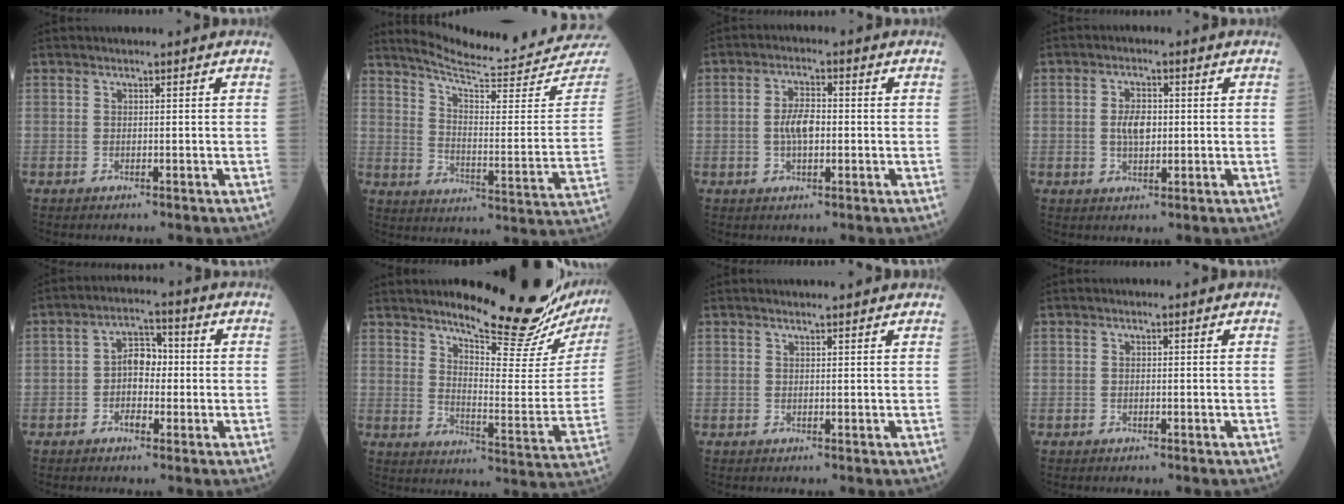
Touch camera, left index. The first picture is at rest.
{"total": 21.5, "force": [20.9, -0.4, 5.2], "torque": [-0.088, -0.112, 0.271]}
{"total": 4.4, "force": [-0.5, 1.8, 4.0], "torque": [-0.083, 0.005, -0.010]}
{"total": 3.8, "force": [0.0, 2.0, 3.3], "torque": [-0.066, 0.005, 0.002]}
{"total": 5.1, "force": [-0.6, 3.2, 3.9], "torque": [-0.069, 0.021, -0.013]}
{"total": 20.7, "force": [18.2, 1.7, 9.7], "torque": [-0.137, -0.088, 0.236]}
{"total": 3.7, "force": [3.5, 0.2, 1.1], "torque": [-0.017, 0.016, 0.040]}
{"total": 0.0}